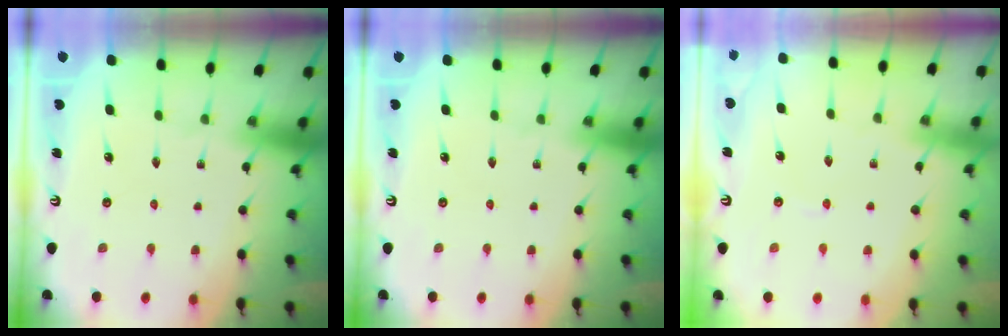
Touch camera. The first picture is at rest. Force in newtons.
{"total": 0.0}
{"total": 1.1, "press": 1.1, "slide": 0.2}